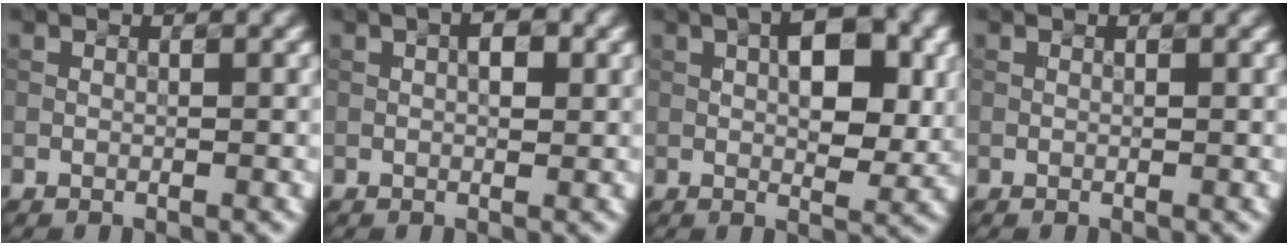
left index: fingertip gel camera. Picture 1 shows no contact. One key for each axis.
{"total": 2.1, "fx": 0.4, "fy": 1.0, "fz": 1.8, "tx": -0.025, "ty": 0.004, "tz": 0.004}
{"total": 6.4, "fx": 1.2, "fy": 2.9, "fz": 5.6, "tx": -0.076, "ty": 0.003, "tz": 0.019}
{"total": 0.0}